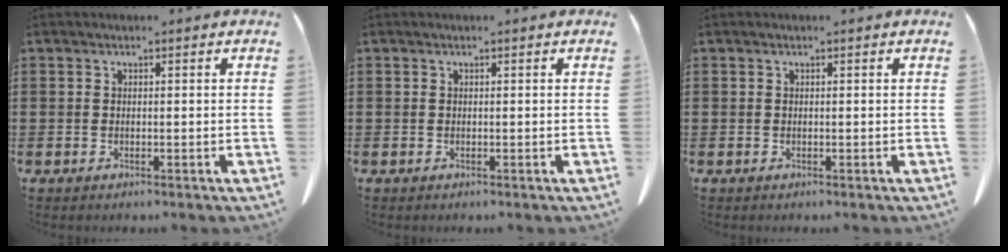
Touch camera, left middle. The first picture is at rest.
{"total": 0.0}
{"total": 0.0}